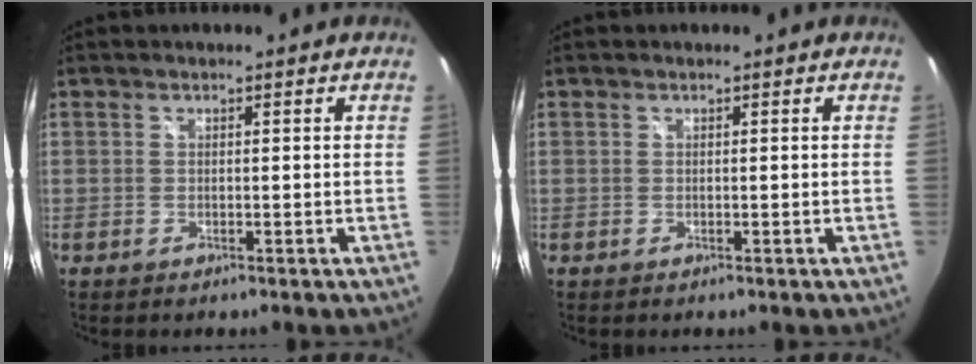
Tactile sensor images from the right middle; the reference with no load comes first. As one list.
[{"total": 0.0}]